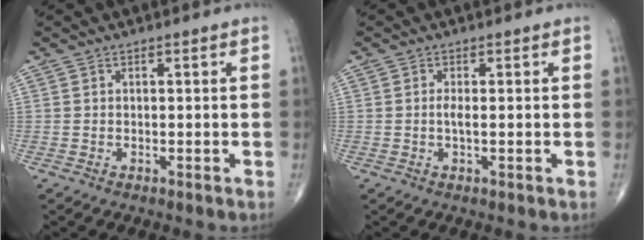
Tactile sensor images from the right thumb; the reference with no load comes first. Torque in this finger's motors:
{"motor_torque": [-0.07, -0.16, -0.28, -0.28, 0.00]}